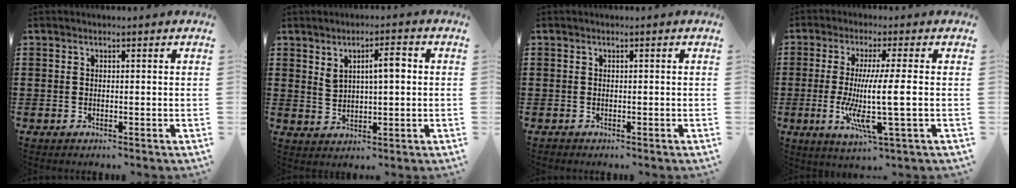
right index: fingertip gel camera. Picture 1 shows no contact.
{"total": 4.6, "force": [1.4, 1.7, 4.1], "torque": [-0.074, 0.005, 0.020]}
{"total": 0.7, "force": [-0.5, 0.6, -0.1], "torque": [0.000, 0.006, -0.012]}
{"total": 9.8, "force": [-1.1, 0.5, 9.8], "torque": [-0.195, -0.018, -0.026]}